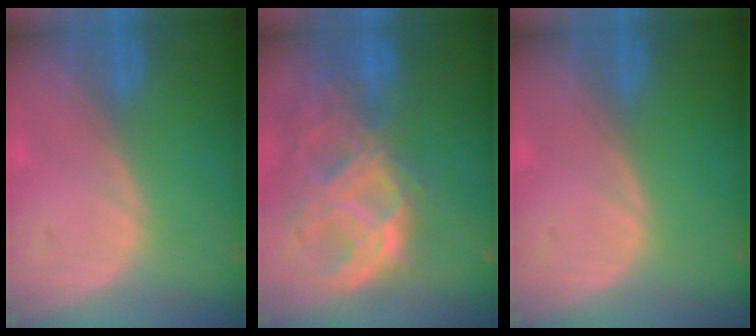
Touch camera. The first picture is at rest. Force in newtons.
{"total": 11.3, "press": 9.5, "slide": 6.0}
{"total": 0.0}